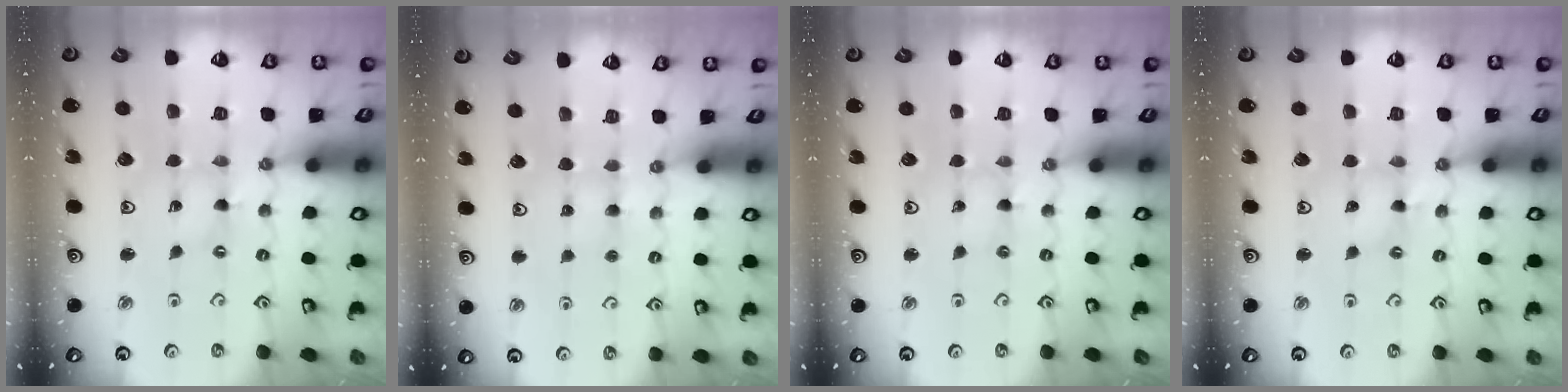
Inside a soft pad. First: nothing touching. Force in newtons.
{"total": 2.9, "press": 2.9, "slide": 0.4}
{"total": 1.9, "press": 1.9, "slide": 0.2}
{"total": 3.0, "press": 3.0, "slide": 0.3}